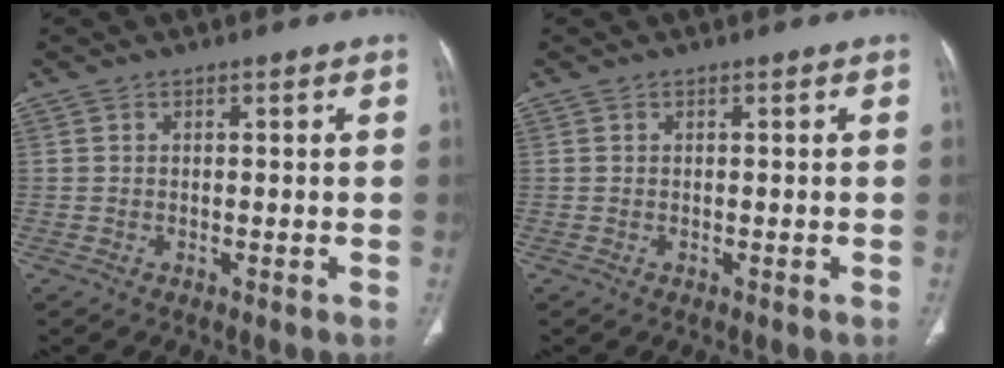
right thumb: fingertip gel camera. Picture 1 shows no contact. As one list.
[{"total": 0.0}]